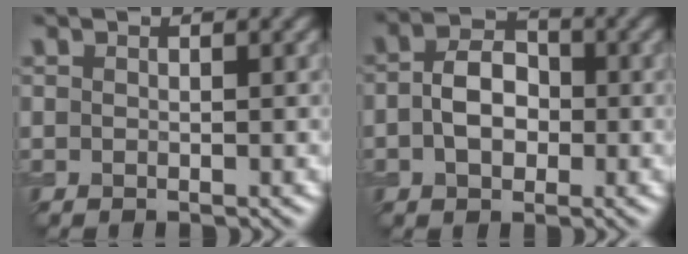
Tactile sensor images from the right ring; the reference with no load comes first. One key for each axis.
{"total": 4.3, "fx": -0.4, "fy": 3.0, "fz": 3.1, "tx": -0.054, "ty": 0.003, "tz": -0.013}